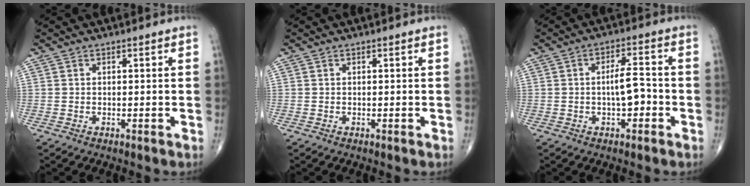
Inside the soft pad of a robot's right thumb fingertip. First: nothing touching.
{"total": 0.0}
{"total": 5.7, "force": [-1.0, 2.3, 5.1], "torque": [-0.079, 0.019, -0.019]}